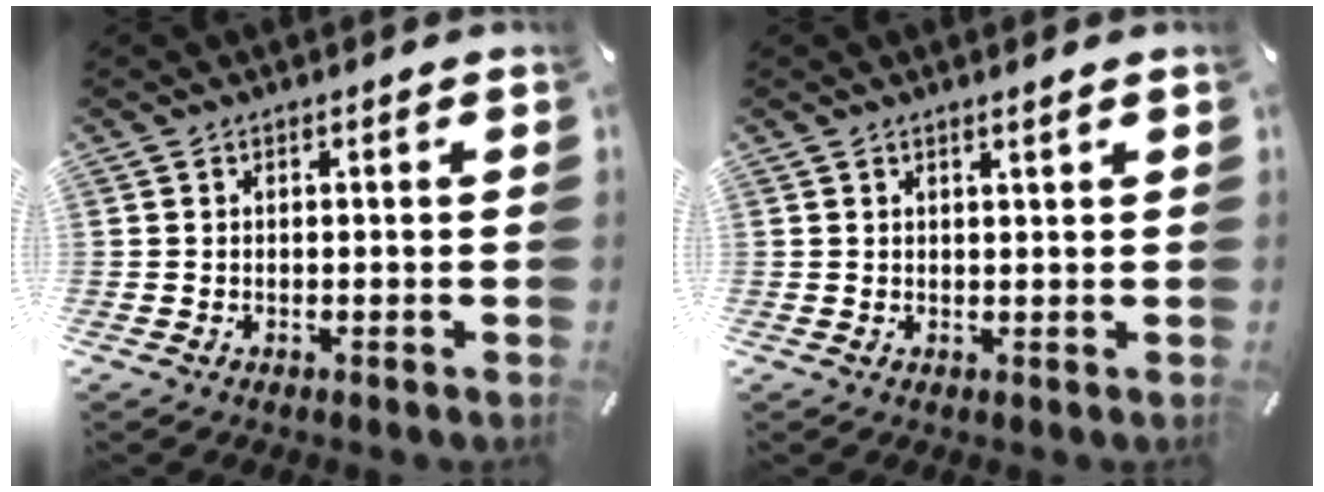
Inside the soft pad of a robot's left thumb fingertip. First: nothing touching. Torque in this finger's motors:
{"motor_torque": [-0.20, -0.53, -0.11, 0.14, -0.01]}